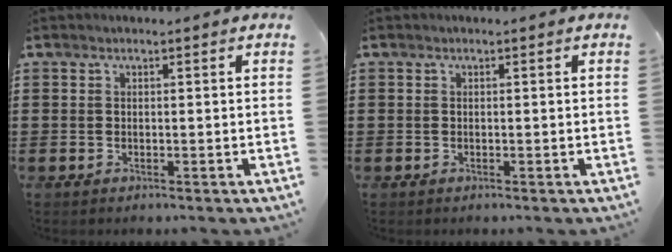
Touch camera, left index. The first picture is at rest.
{"total": 0.0}